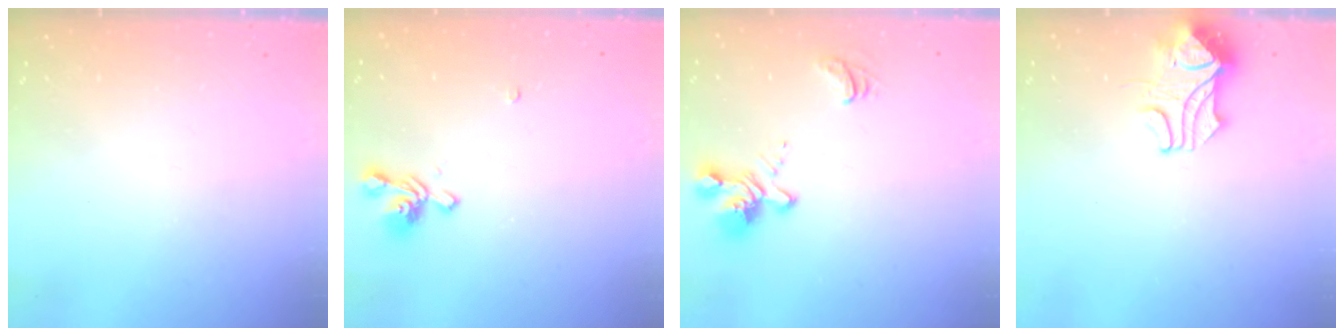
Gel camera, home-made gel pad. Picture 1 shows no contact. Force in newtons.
{"total": 1.5, "press": 1.1, "slide": 1.0}
{"total": 4.7, "press": 4.6, "slide": 1.1}
{"total": 2.0, "press": 1.9, "slide": 0.8}